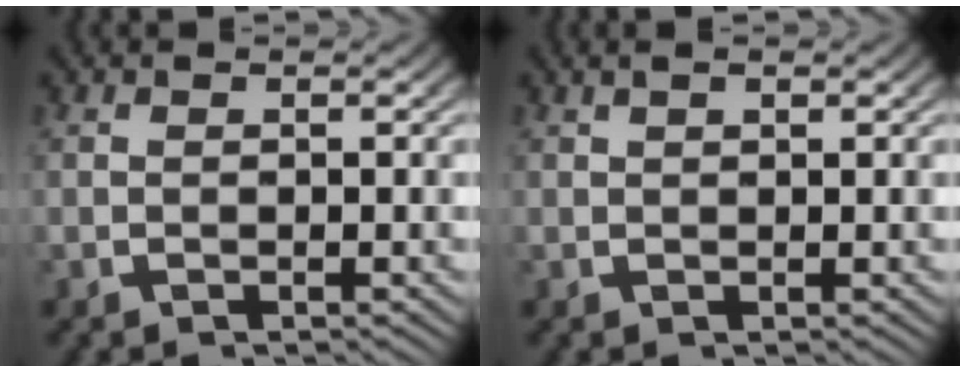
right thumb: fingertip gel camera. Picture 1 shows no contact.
{"total": 1.1, "force": [0.8, 0.3, 0.6], "torque": [-0.003, 0.005, 0.014]}